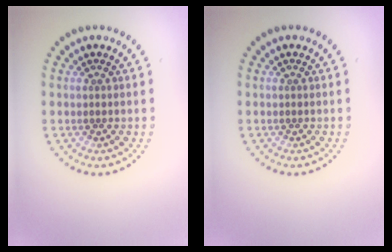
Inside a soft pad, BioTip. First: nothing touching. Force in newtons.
{"total": 0.0}